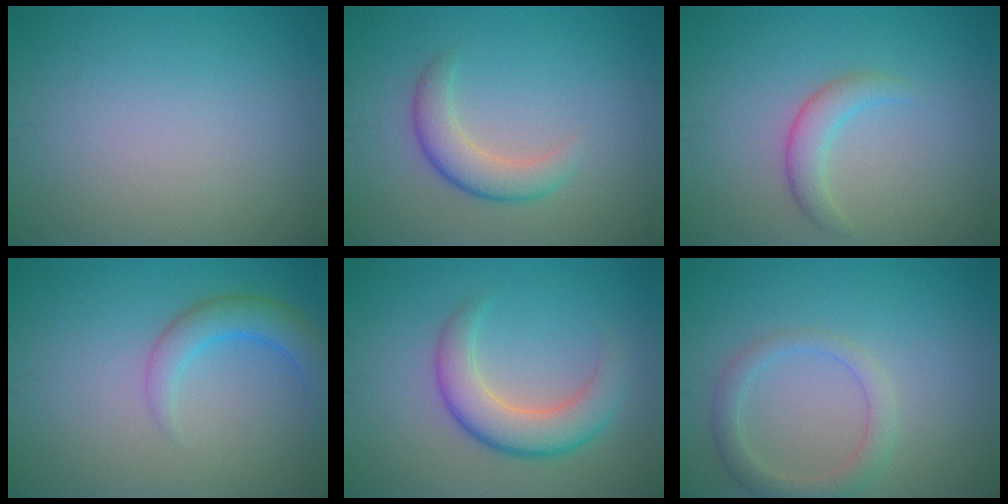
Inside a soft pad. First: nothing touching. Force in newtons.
{"total": 3.3, "press": 3.3, "slide": 0.0}
{"total": 2.3, "press": 2.3, "slide": 0.2}
{"total": 3.3, "press": 3.3, "slide": 0.3}
{"total": 5.0, "press": 5.0, "slide": 0.2}
{"total": 2.6, "press": 2.6, "slide": 0.3}